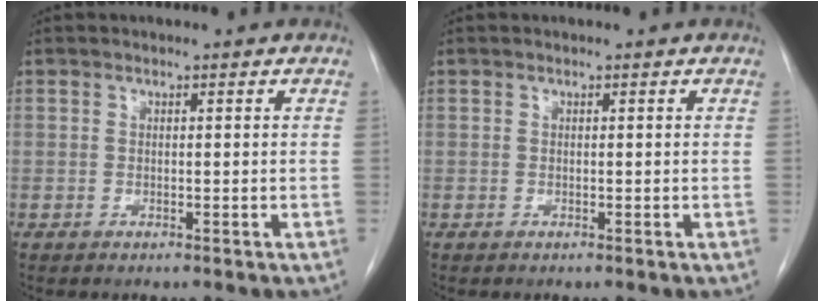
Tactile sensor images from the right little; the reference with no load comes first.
{"total": 0.0}